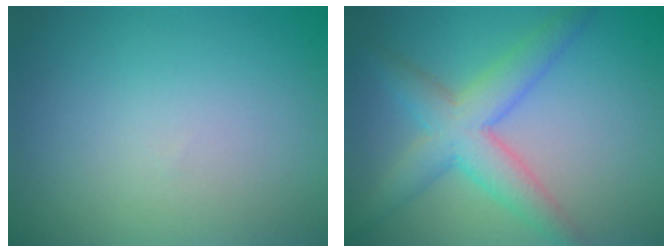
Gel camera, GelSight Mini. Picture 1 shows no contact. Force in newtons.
{"total": 5.3, "press": 5.3, "slide": 0.1}